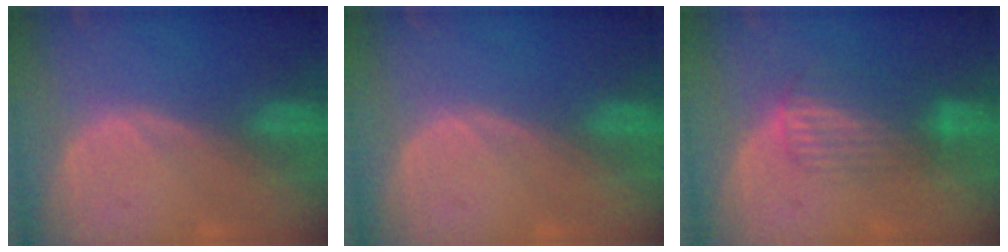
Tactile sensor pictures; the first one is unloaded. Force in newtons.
{"total": 0.0}
{"total": 6.8, "press": 5.7, "slide": 3.7}